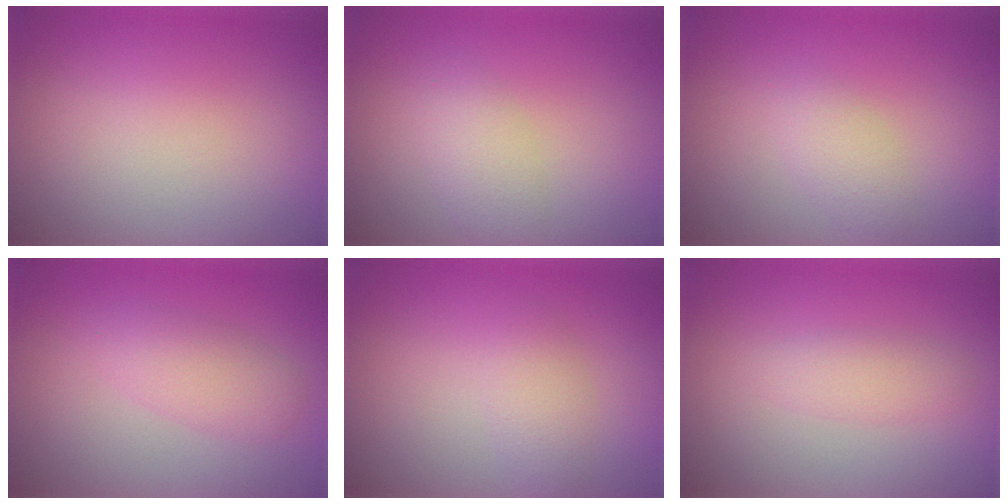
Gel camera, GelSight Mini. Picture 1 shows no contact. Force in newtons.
{"total": 2.3, "press": 2.3, "slide": 0.1}
{"total": 1.7, "press": 1.7, "slide": 0.1}
{"total": 2.5, "press": 2.5, "slide": 0.0}
{"total": 1.7, "press": 1.7, "slide": 0.0}
{"total": 1.6, "press": 1.6, "slide": 0.1}